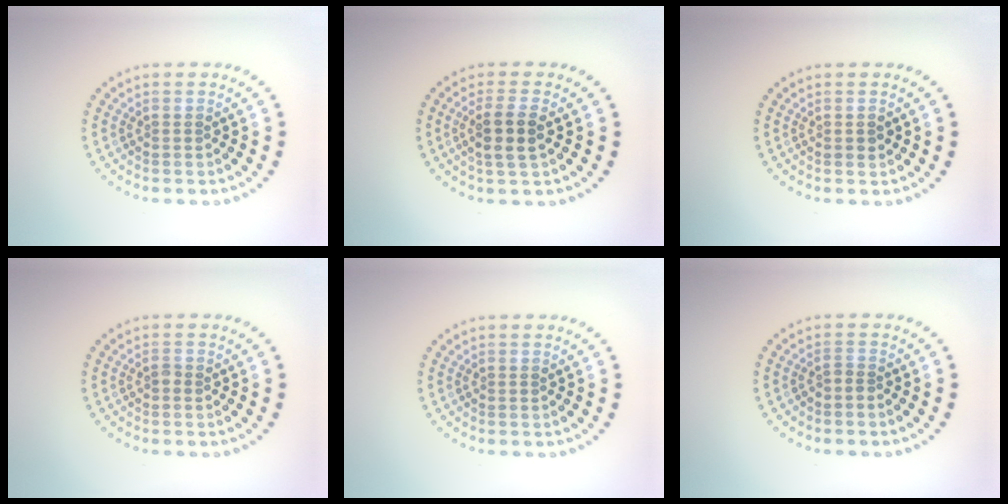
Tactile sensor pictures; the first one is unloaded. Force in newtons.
{"total": 2.9, "press": 2.6, "slide": 1.3}
{"total": 0.9, "press": 0.8, "slide": 0.1}
{"total": 0.6, "press": 0.5, "slide": 0.3}
{"total": 0.0}
{"total": 0.5, "press": 0.3, "slide": 0.4}